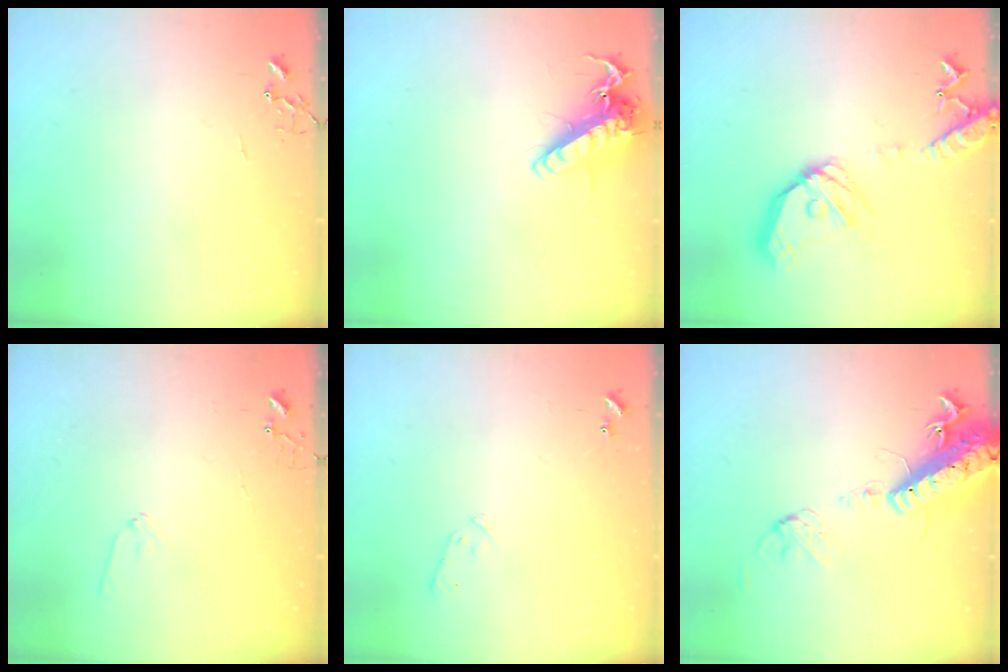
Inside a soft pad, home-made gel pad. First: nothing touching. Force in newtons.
{"total": 13.8, "press": 13.7, "slide": 1.9}
{"total": 17.9, "press": 17.7, "slide": 2.6}
{"total": 6.5, "press": 6.5, "slide": 0.6}
{"total": 6.7, "press": 6.7, "slide": 1.0}
{"total": 18.0, "press": 17.6, "slide": 4.1}